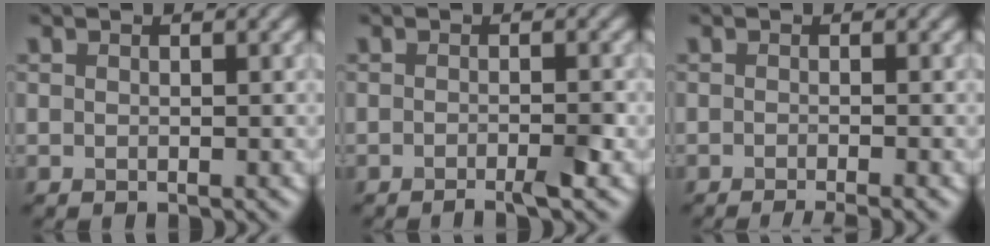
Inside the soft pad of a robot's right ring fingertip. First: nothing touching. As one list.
[{"total": 2.0, "force": [-1.1, 0.2, 1.6], "torque": [-0.020, 0.001, -0.023]}, {"total": 2.7, "force": [-1.6, 0.7, 2.1], "torque": [-0.017, 0.001, -0.026]}]